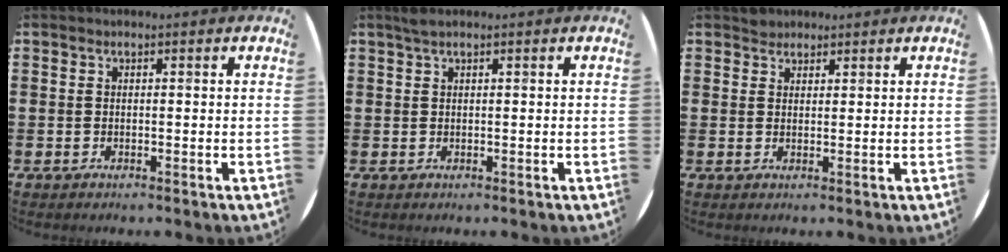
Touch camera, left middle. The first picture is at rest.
{"total": 0.8, "force": [0.5, 0.0, 0.6], "torque": [-0.012, 0.002, 0.010]}
{"total": 1.2, "force": [1.1, 0.4, -0.2], "torque": [0.002, 0.001, 0.022]}